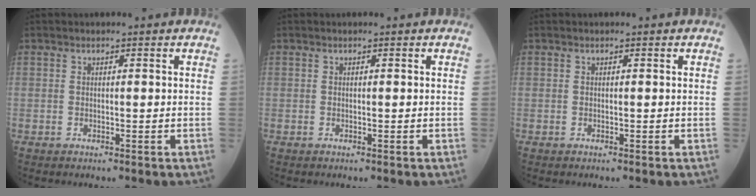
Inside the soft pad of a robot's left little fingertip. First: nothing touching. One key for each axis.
{"total": 0.0}
{"total": 0.0}